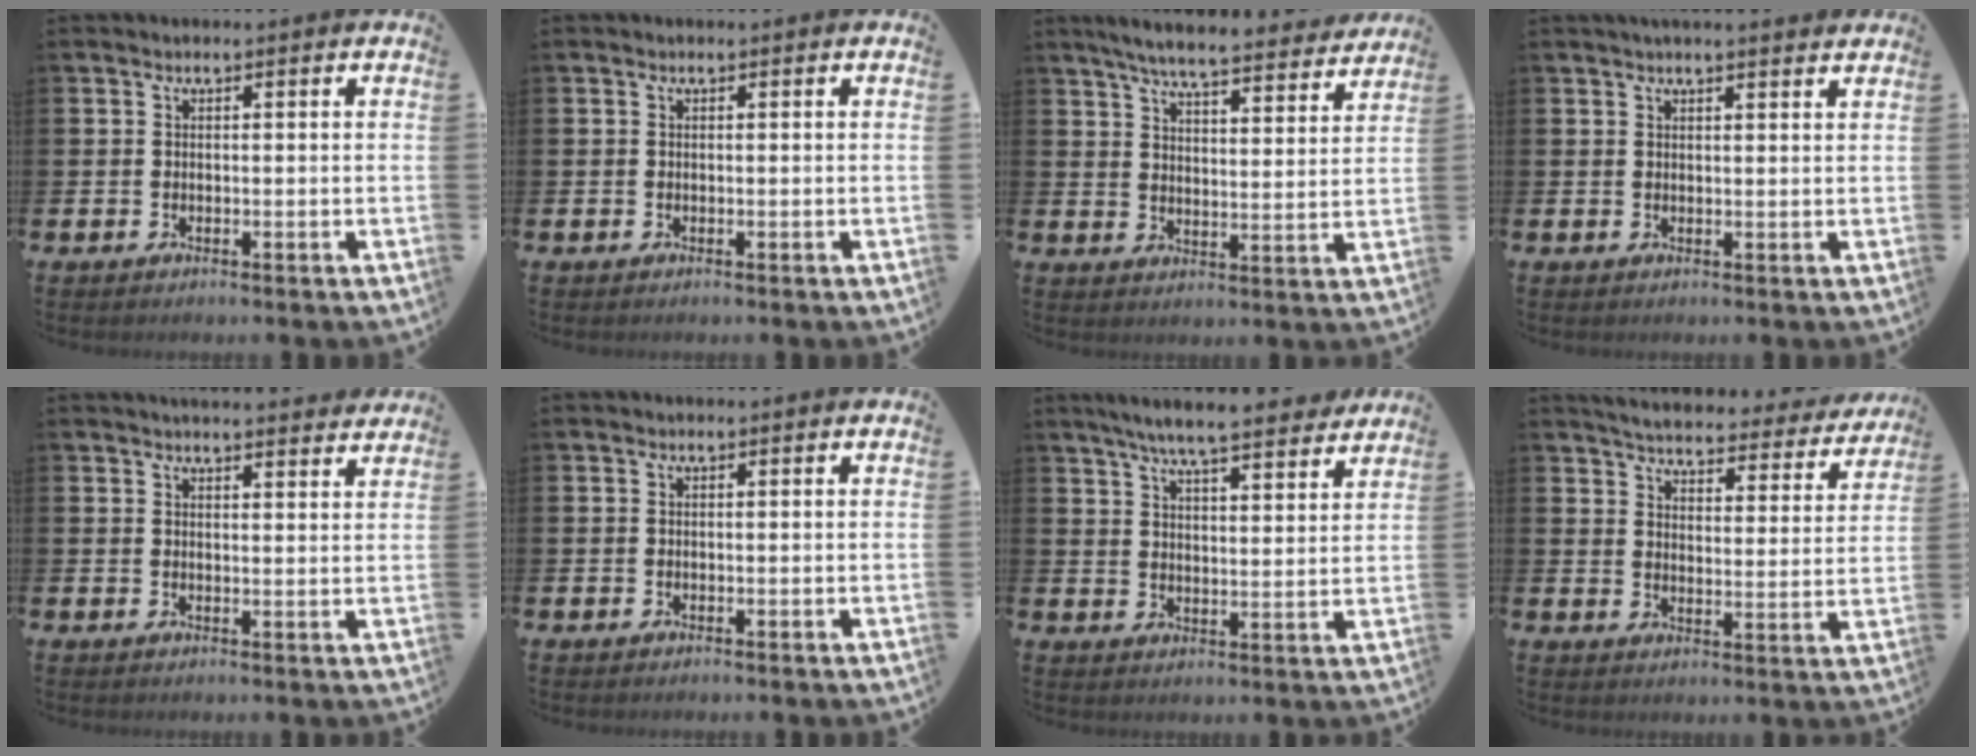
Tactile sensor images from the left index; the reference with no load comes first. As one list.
[{"total": 0.0}, {"total": 6.6, "force": [6.2, 0.4, 2.1], "torque": [-0.054, -0.044, 0.105]}, {"total": 2.2, "force": [2.1, -0.1, 0.6], "torque": [-0.006, -0.008, 0.037]}, {"total": 3.3, "force": [3.3, 0.1, 0.2], "torque": [-0.004, -0.019, 0.059]}, {"total": 0.0}, {"total": 7.4, "force": [7.0, 0.6, 2.5], "torque": [-0.061, -0.037, 0.123]}, {"total": 4.6, "force": [4.4, 0.6, 1.1], "torque": [-0.039, -0.033, 0.070]}]